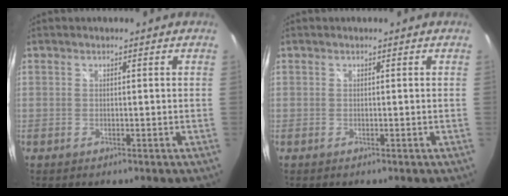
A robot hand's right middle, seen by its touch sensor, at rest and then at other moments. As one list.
[{"total": 0.0}]